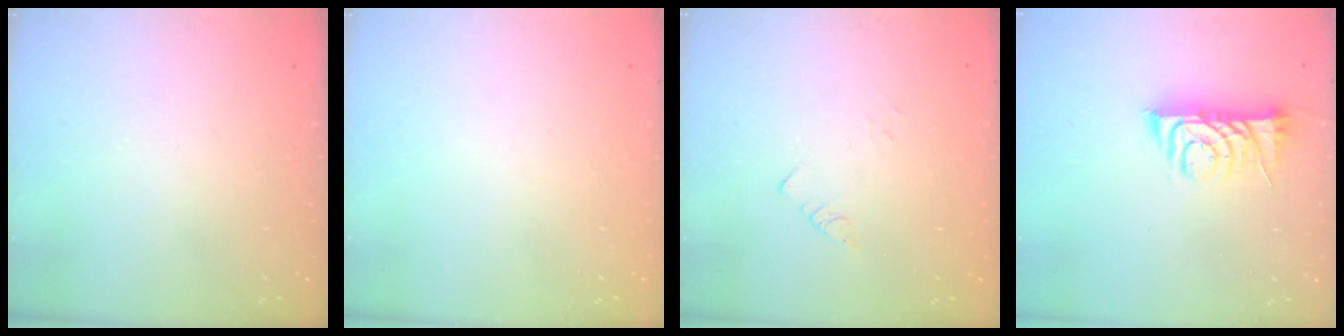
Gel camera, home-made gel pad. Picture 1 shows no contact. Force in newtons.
{"total": 0.0}
{"total": 1.3, "press": 1.2, "slide": 0.1}
{"total": 8.2, "press": 8.2, "slide": 0.2}